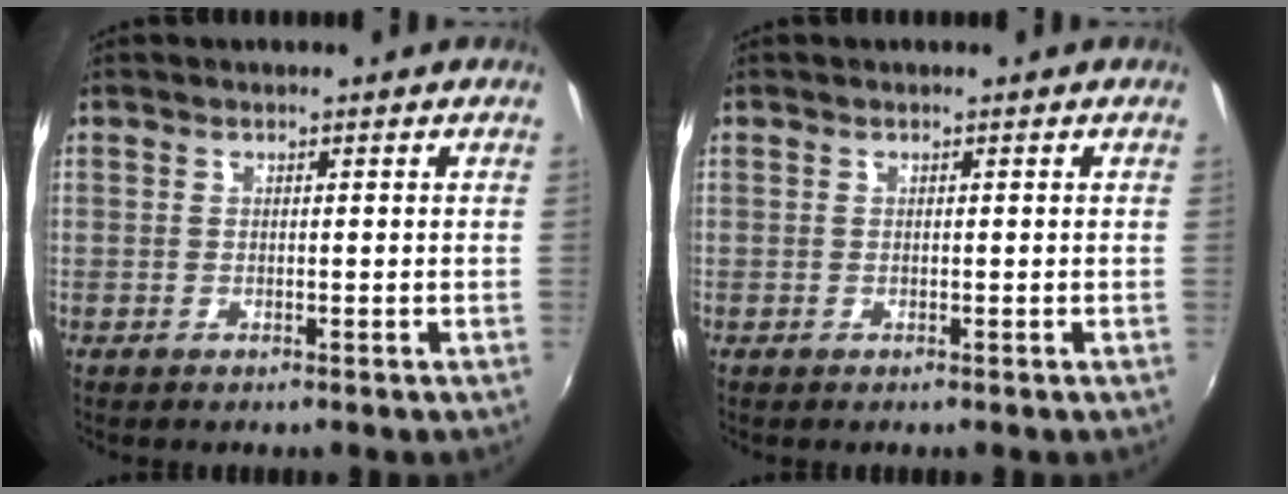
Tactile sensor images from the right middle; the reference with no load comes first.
{"total": 0.0}